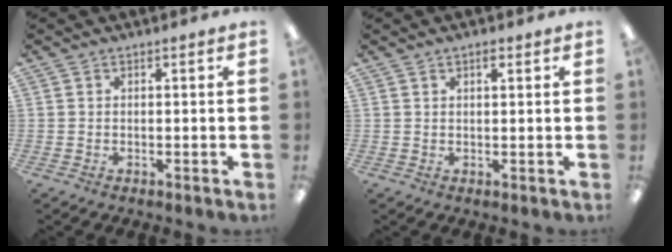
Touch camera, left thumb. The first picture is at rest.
{"total": 1.6, "force": [1.1, 0.5, 1.0], "torque": [-0.014, -0.002, 0.017]}